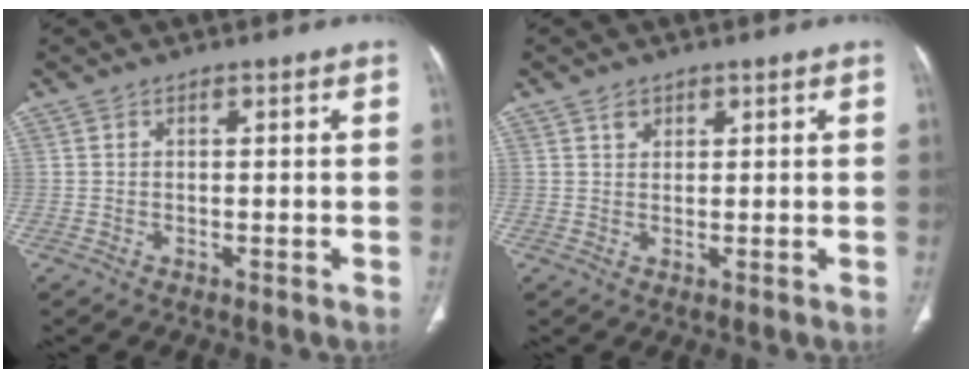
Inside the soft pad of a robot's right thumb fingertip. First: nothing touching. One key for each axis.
{"total": 1.8, "fx": 1.0, "fy": 1.3, "fz": 0.5, "tx": 0.003, "ty": -0.005, "tz": 0.016}